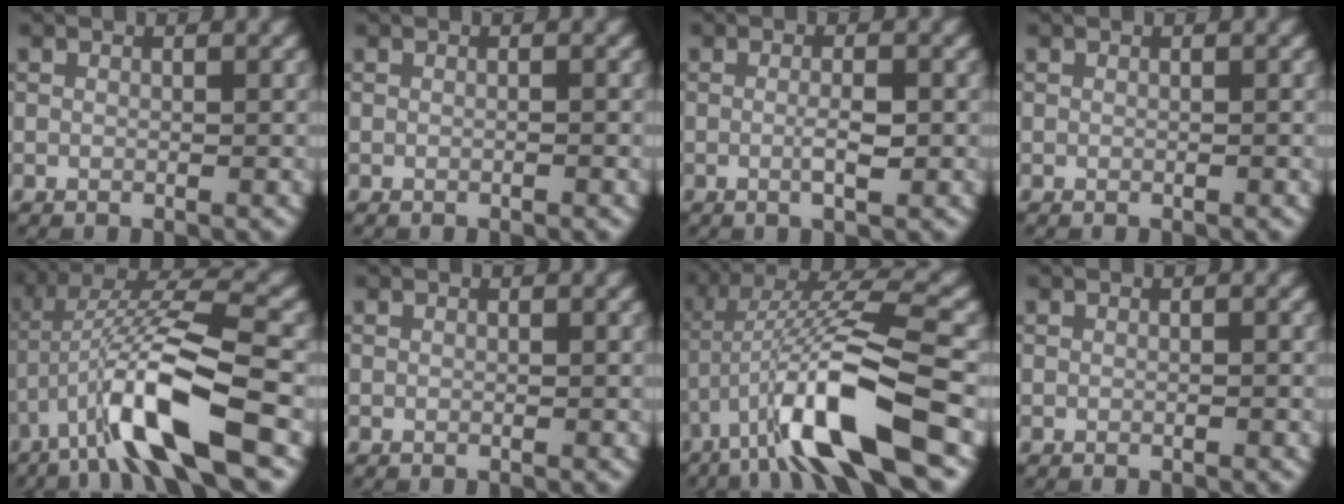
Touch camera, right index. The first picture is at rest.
{"total": 0.0}
{"total": 2.2, "force": [-0.2, 0.3, 2.2], "torque": [-0.039, -0.002, -0.007]}
{"total": 0.0}
{"total": 9.6, "force": [-4.2, 2.0, 8.4], "torque": [-0.165, 0.015, -0.080]}
{"total": 0.0}
{"total": 10.5, "force": [-4.3, 2.1, 9.4], "torque": [-0.181, 0.017, -0.080]}
{"total": 0.0}